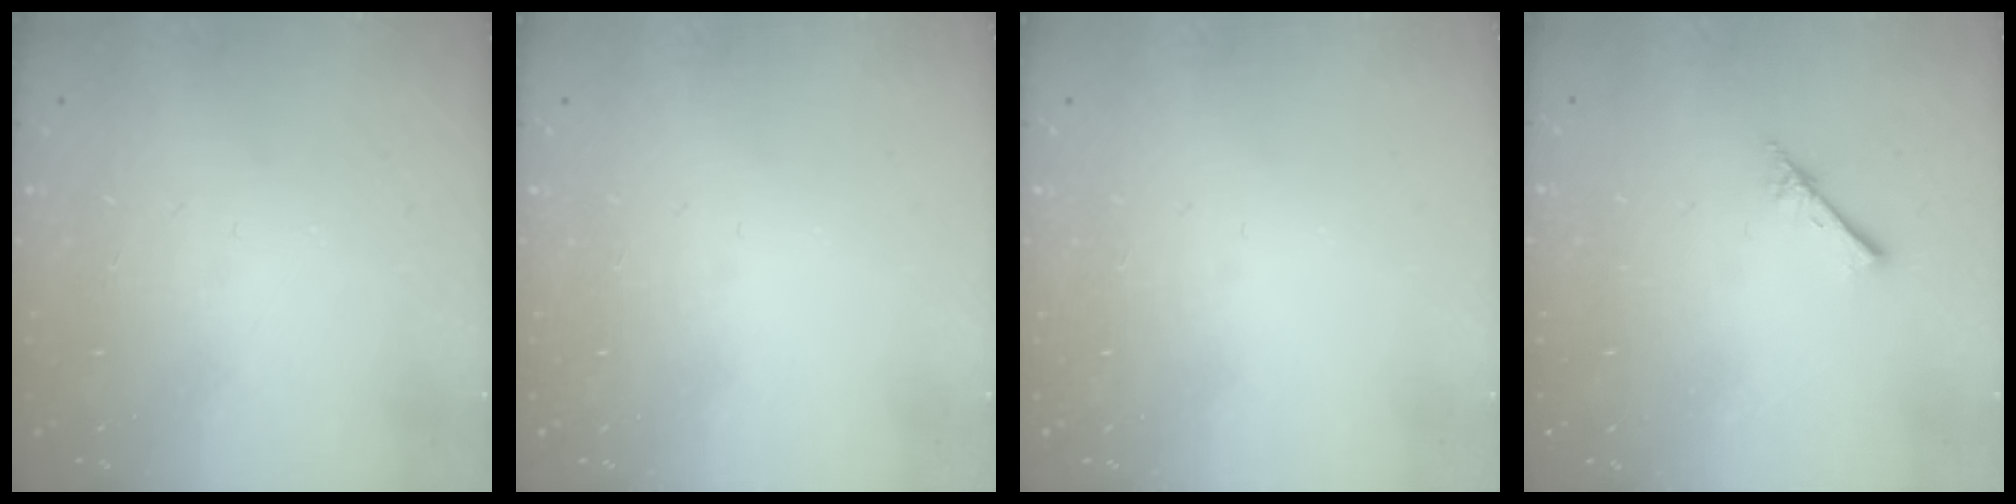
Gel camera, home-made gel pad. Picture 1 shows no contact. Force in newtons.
{"total": 0.0}
{"total": 0.0}
{"total": 2.4, "press": 2.4, "slide": 0.3}